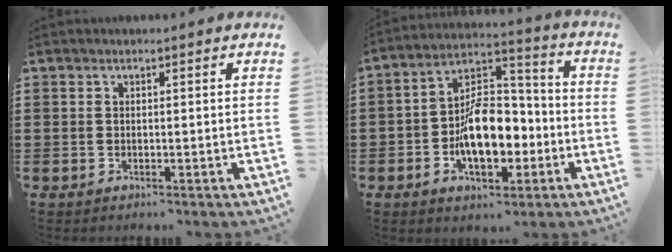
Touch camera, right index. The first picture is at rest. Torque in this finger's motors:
{"motor_torque": [1.47, 0.67, 1.06, 0.21]}